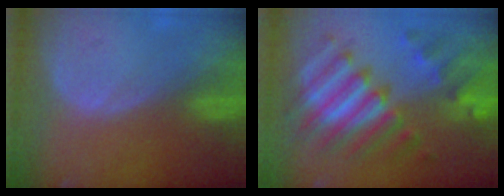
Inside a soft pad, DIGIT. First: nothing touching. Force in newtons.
{"total": 11.8, "press": 11.8, "slide": 1.2}